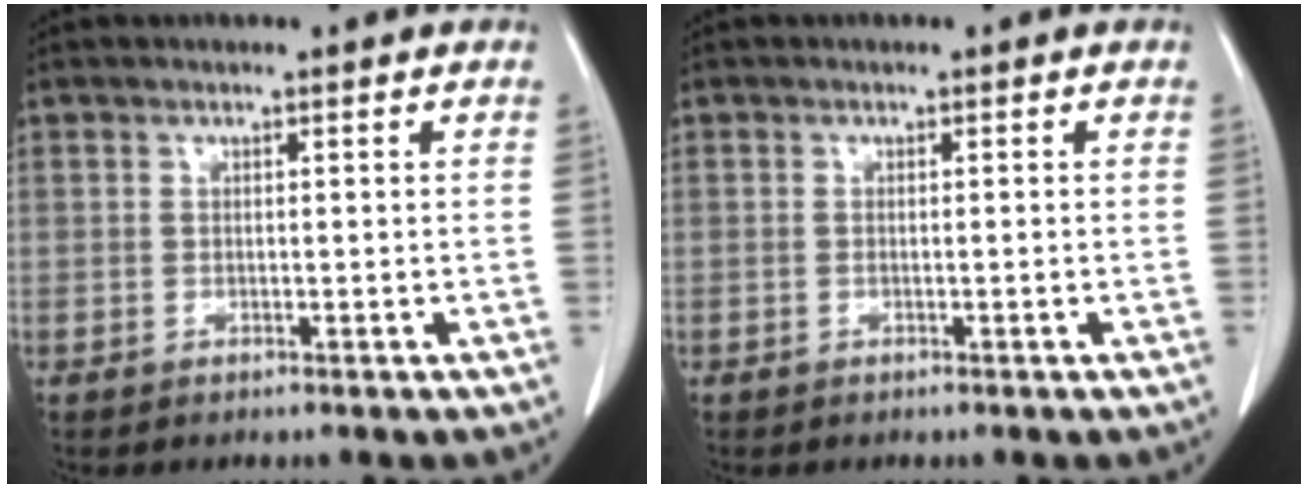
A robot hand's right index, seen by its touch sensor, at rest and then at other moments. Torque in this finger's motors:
{"motor_torque": [0.12, -0.10, 0.10, 0.01]}